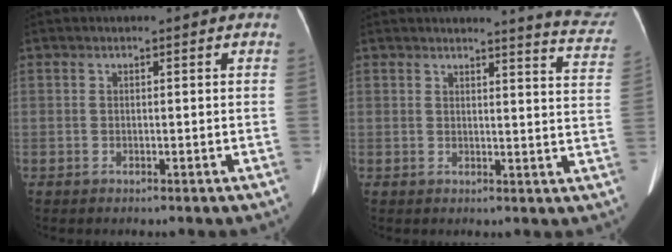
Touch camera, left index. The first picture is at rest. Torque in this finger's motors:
{"motor_torque": [-1.22, -0.74, -0.58, -0.04]}